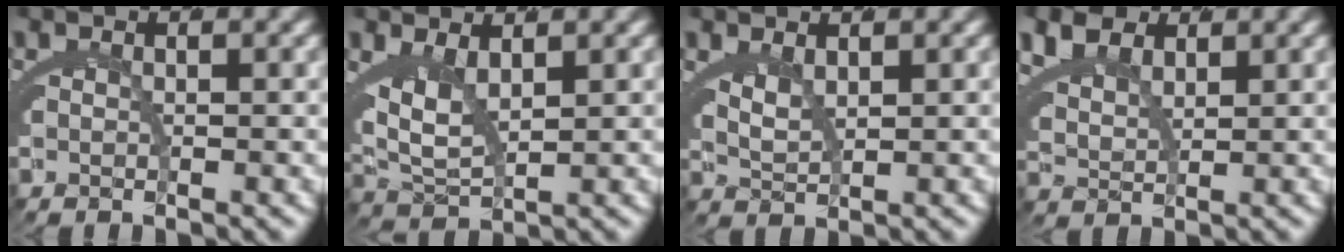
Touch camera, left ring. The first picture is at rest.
{"total": 5.1, "force": [0.9, 3.3, 3.8], "torque": [-0.098, -0.020, 0.025]}
{"total": 1.9, "force": [1.4, 0.4, 1.3], "torque": [-0.027, -0.008, 0.034]}
{"total": 4.3, "force": [2.7, 2.6, 2.2], "torque": [-0.066, -0.010, 0.058]}